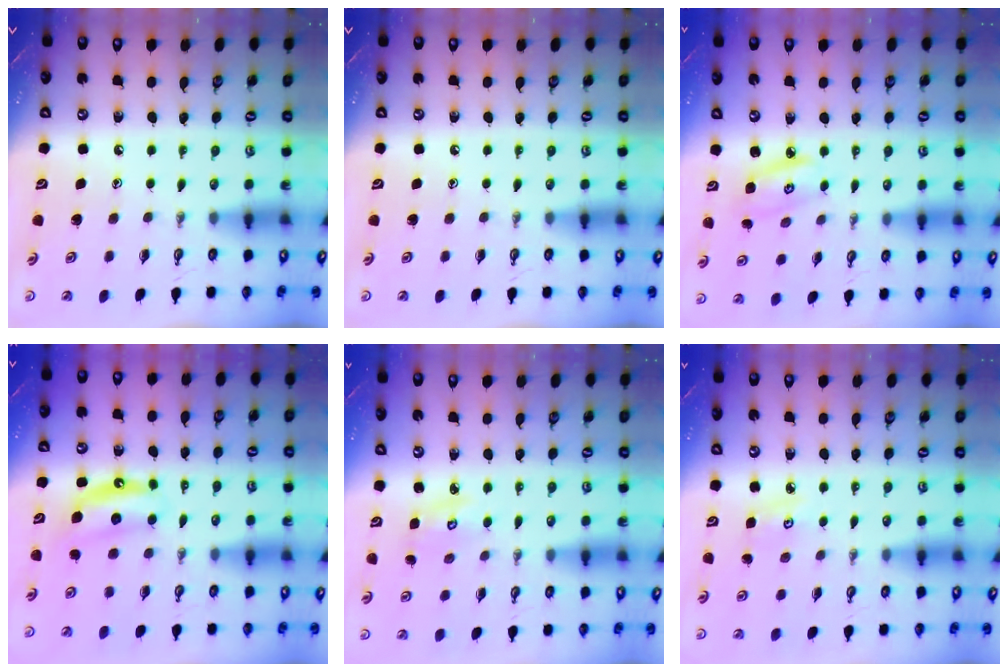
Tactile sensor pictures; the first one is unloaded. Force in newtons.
{"total": 0.0}
{"total": 4.3, "press": 4.2, "slide": 0.3}
{"total": 6.6, "press": 6.6, "slide": 0.5}
{"total": 3.9, "press": 3.9, "slide": 0.2}
{"total": 3.6, "press": 3.6, "slide": 0.4}